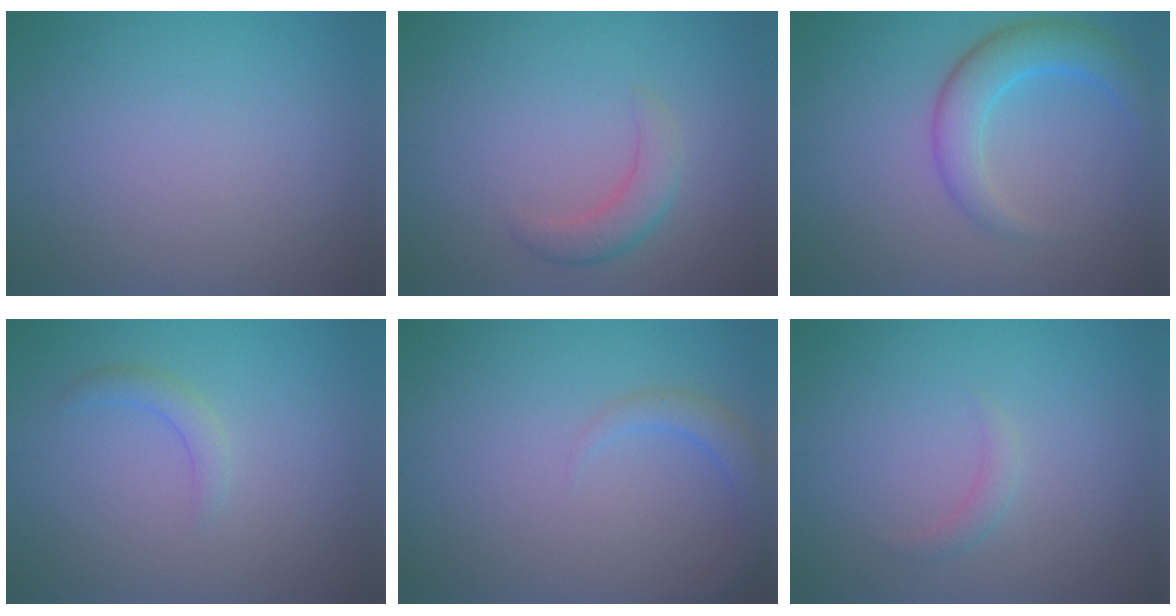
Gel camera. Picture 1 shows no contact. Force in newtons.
{"total": 2.5, "press": 2.5, "slide": 0.0}
{"total": 4.5, "press": 4.5, "slide": 0.3}
{"total": 1.5, "press": 1.5, "slide": 0.2}
{"total": 2.4, "press": 2.4, "slide": 0.2}
{"total": 1.1, "press": 1.1, "slide": 0.1}